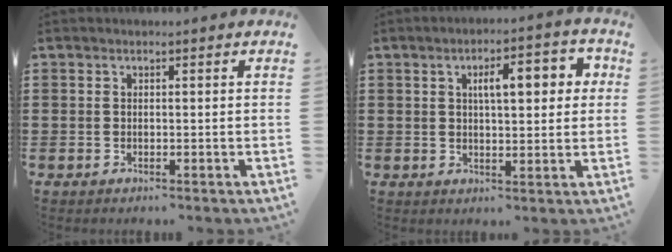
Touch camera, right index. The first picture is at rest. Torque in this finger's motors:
{"motor_torque": [0.70, -0.50, 0.43, 0.14]}